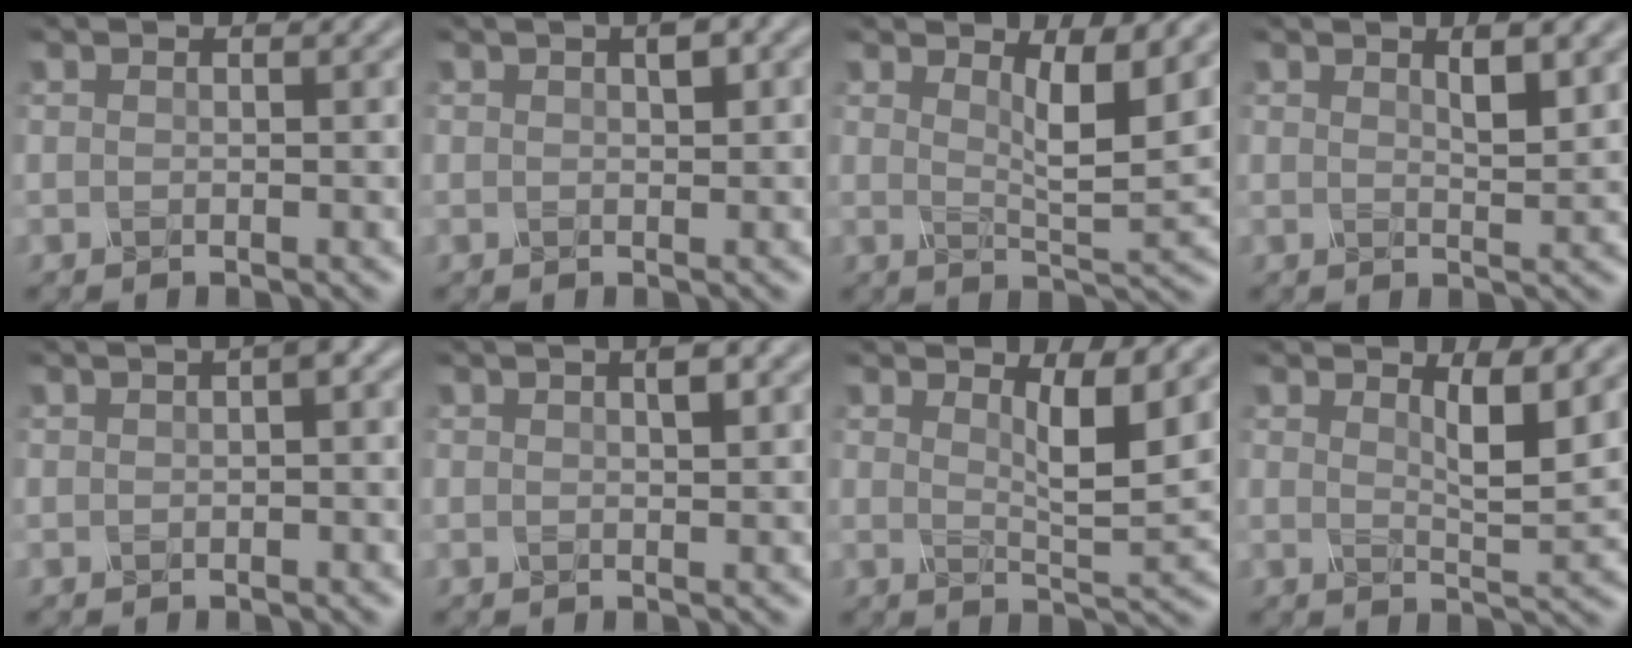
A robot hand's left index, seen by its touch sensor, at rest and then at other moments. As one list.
[{"total": 1.6, "force": [0.5, 0.6, 1.4], "torque": [-0.020, 0.003, 0.009]}, {"total": 4.6, "force": [2.3, 1.2, 3.8], "torque": [-0.058, -0.013, 0.038]}, {"total": 2.6, "force": [1.4, 0.6, 2.1], "torque": [-0.029, -0.003, 0.022]}, {"total": 2.2, "force": [0.4, 0.5, 2.1], "torque": [-0.027, 0.012, 0.003]}, {"total": 1.7, "force": [0.8, 0.4, 1.4], "torque": [-0.019, 0.004, 0.011]}, {"total": 4.1, "force": [2.1, 1.0, 3.4], "torque": [-0.053, -0.013, 0.034]}, {"total": 3.5, "force": [1.8, 0.8, 2.9], "torque": [-0.044, -0.011, 0.029]}]